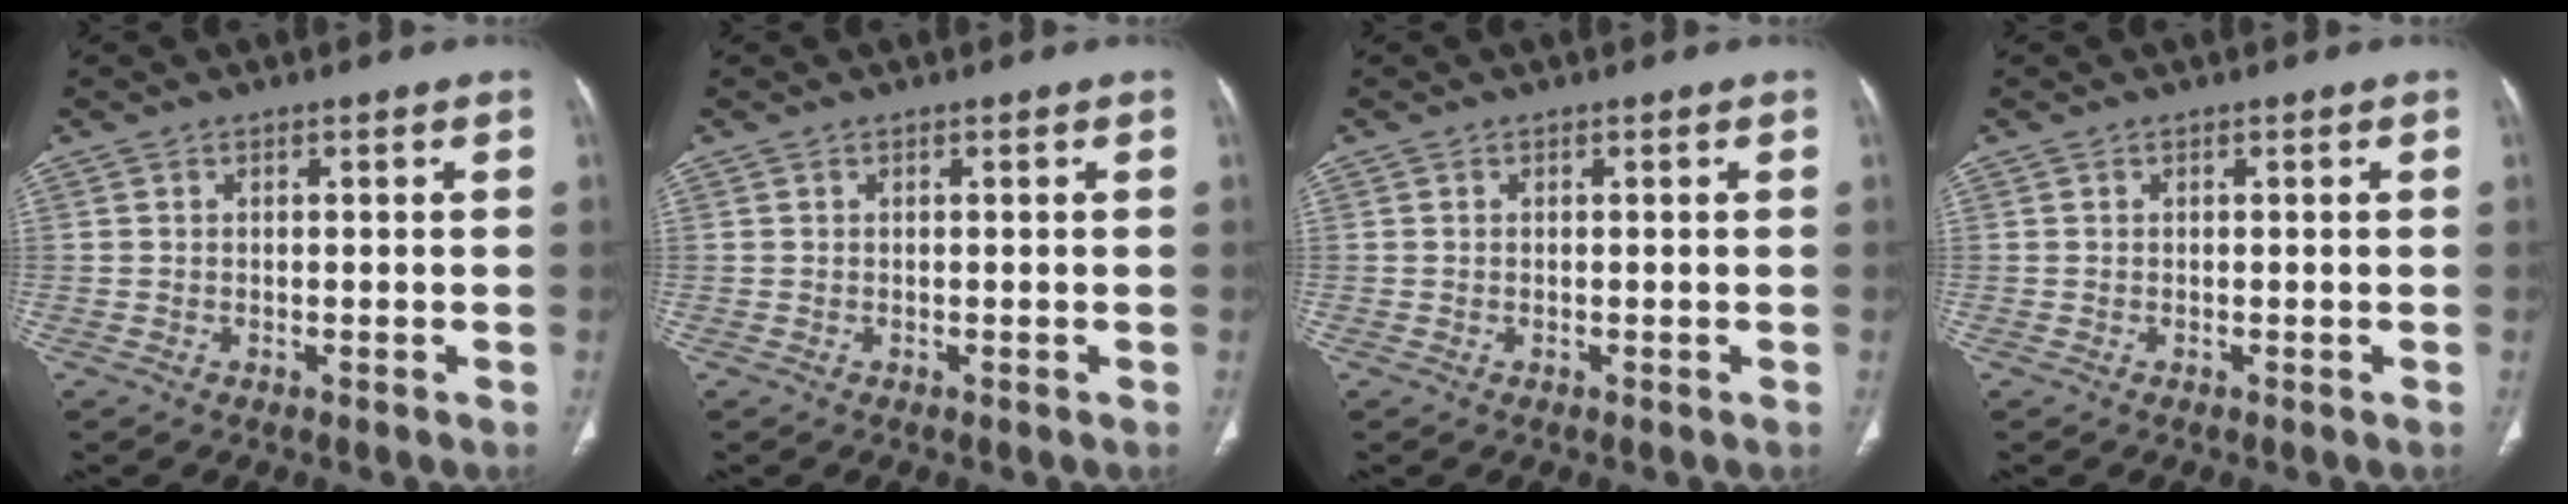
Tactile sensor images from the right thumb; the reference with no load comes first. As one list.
[{"total": 0.0}, {"total": 0.0}, {"total": 0.0}]